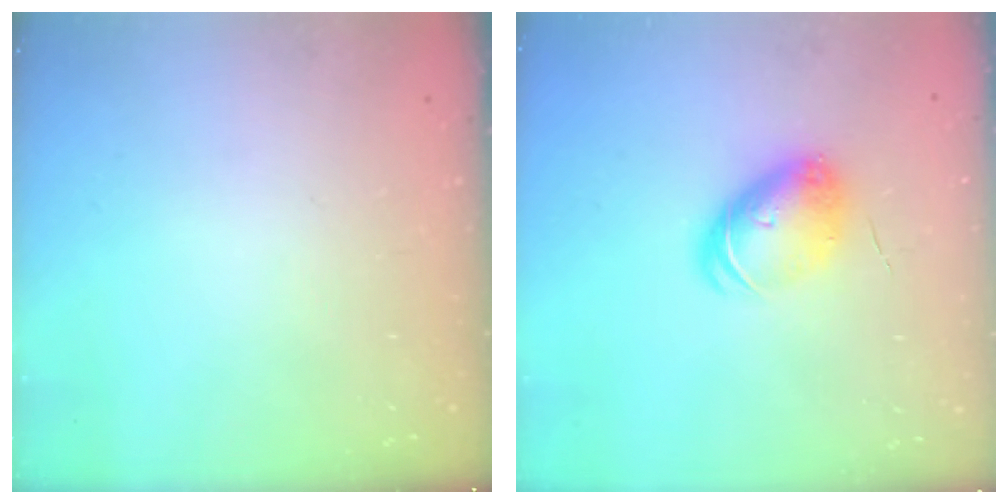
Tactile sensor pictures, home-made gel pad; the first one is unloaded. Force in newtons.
{"total": 8.0, "press": 7.9, "slide": 0.7}